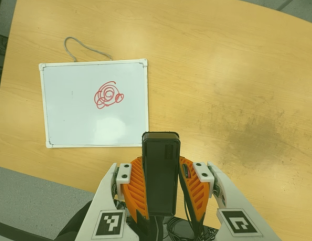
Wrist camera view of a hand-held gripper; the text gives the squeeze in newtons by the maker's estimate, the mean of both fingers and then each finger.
{"total": 4.9, "left": 3.2, "right": 6.6}